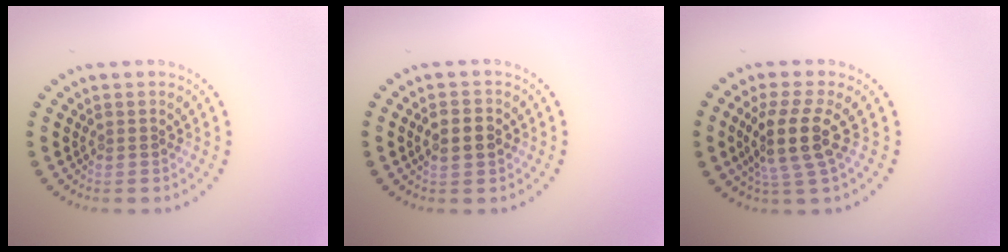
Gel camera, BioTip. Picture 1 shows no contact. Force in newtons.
{"total": 2.5, "press": 2.5, "slide": 0.1}
{"total": 4.2, "press": 3.4, "slide": 2.5}